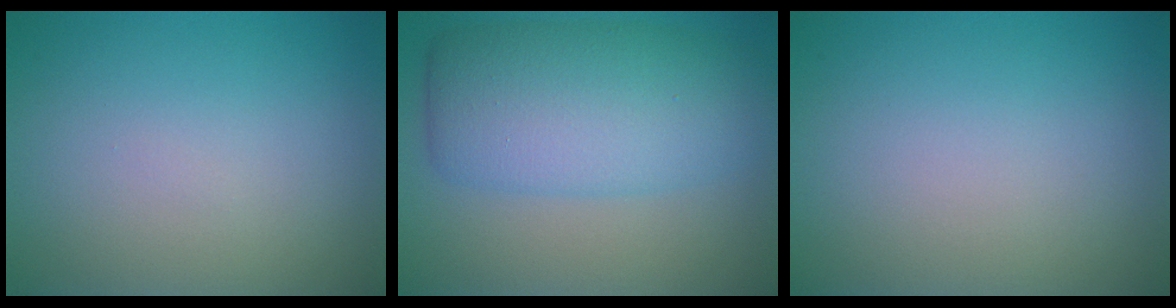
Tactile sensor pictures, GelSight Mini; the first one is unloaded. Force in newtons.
{"total": 7.9, "press": 7.9, "slide": 0.1}
{"total": 0.0}